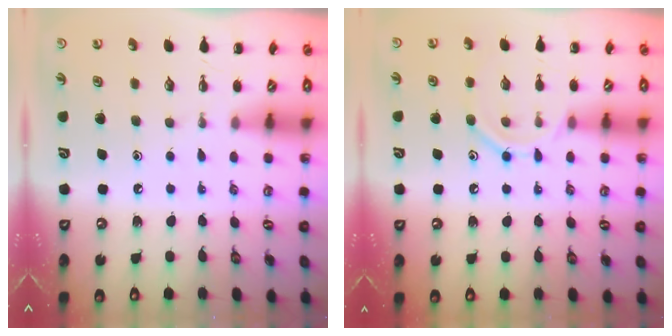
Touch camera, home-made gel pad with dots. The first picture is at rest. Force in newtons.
{"total": 9.6, "press": 9.5, "slide": 1.4}